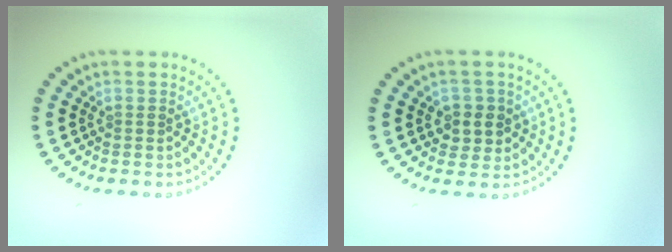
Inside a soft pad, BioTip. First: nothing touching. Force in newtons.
{"total": 2.4, "press": 2.3, "slide": 0.8}